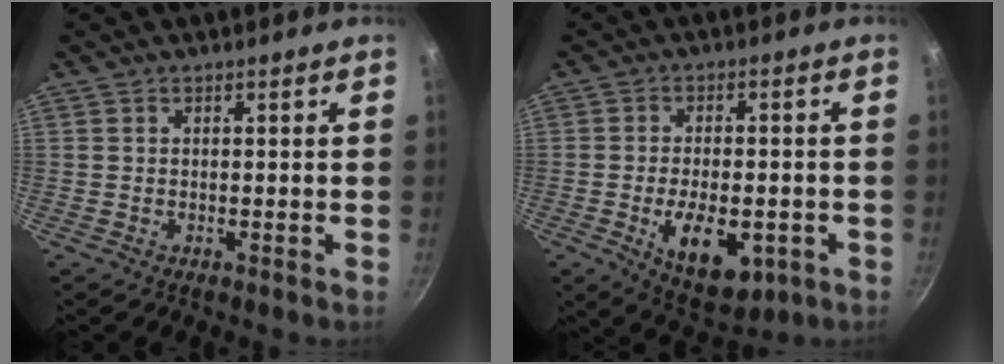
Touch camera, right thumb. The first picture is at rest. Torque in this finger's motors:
{"motor_torque": [-0.45, 0.51, 0.67, 0.27, 0.27]}